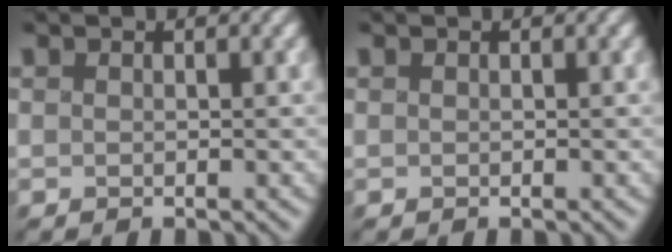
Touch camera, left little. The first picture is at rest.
{"total": 0.0}